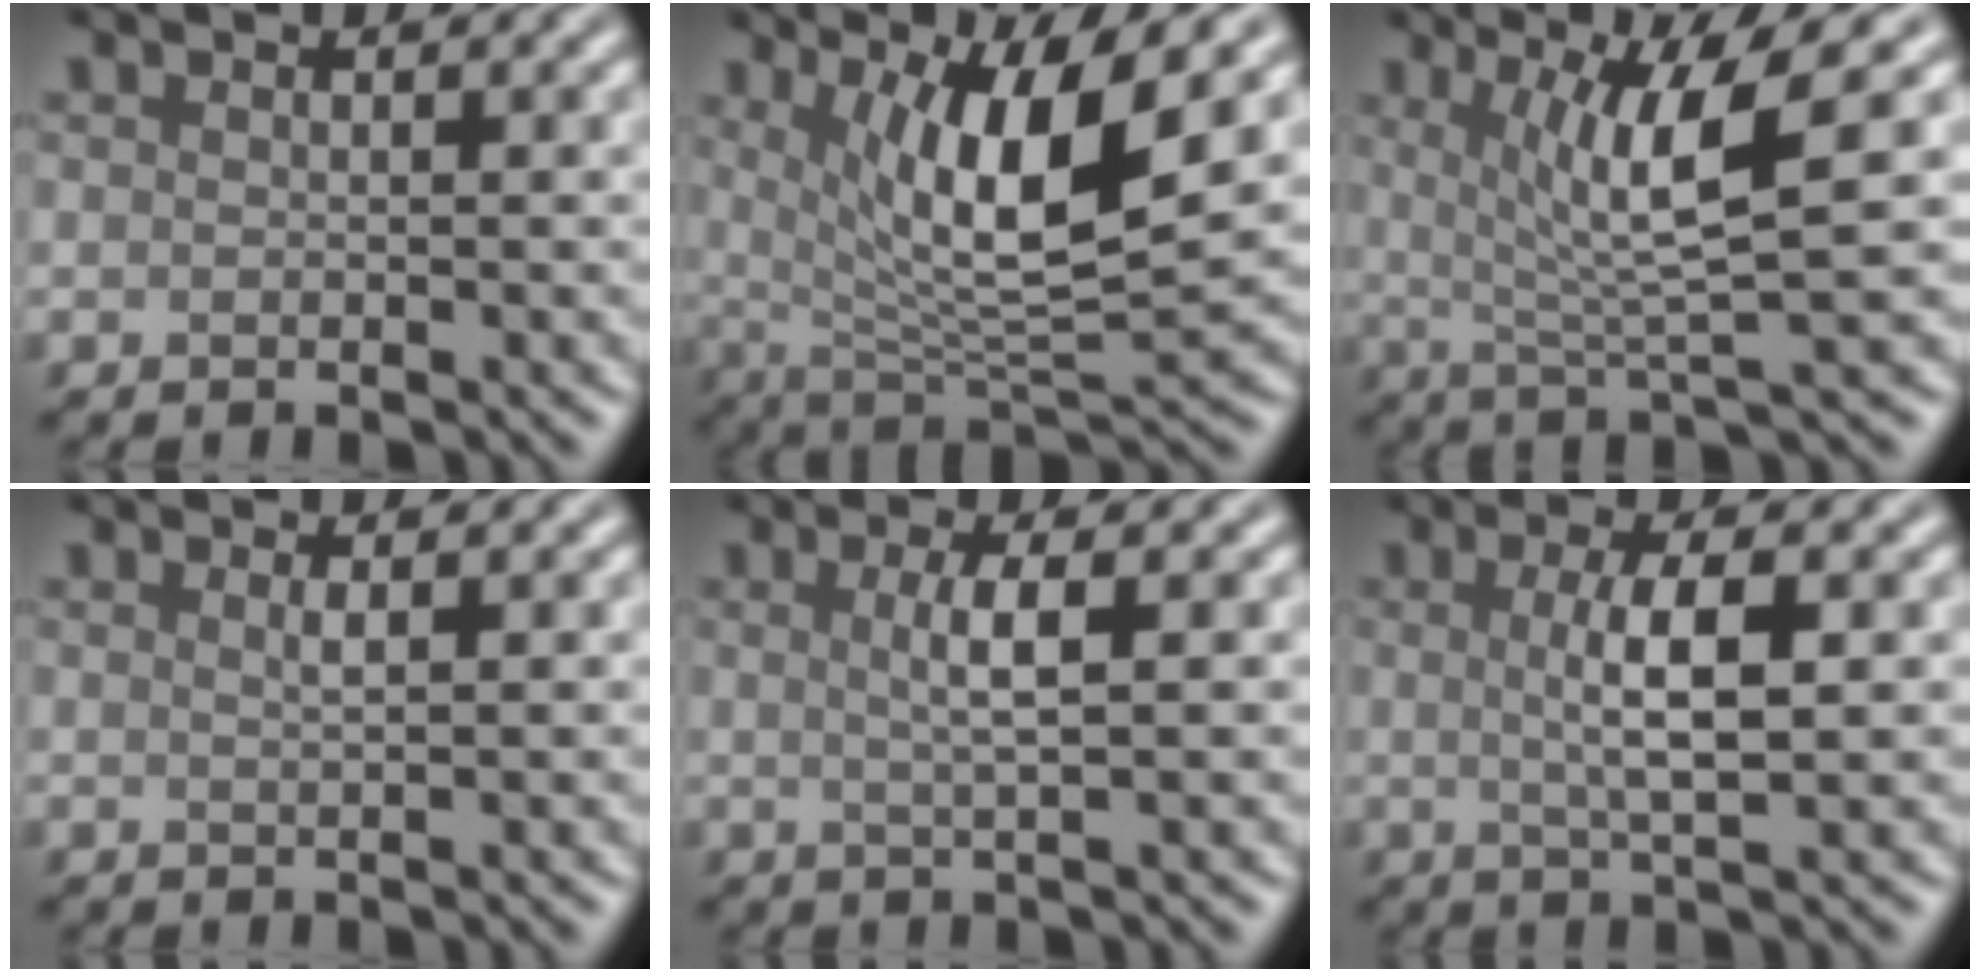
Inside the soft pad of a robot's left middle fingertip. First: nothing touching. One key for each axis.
{"total": 8.7, "fx": 2.6, "fy": 2.2, "fz": 8.0, "tx": -0.130, "ty": -0.018, "tz": 0.051}
{"total": 6.4, "fx": 1.5, "fy": 1.0, "fz": 6.2, "tx": -0.108, "ty": -0.002, "tz": 0.027}
{"total": 0.9, "fx": 0.4, "fy": 0.3, "fz": 0.8, "tx": -0.009, "ty": 0.001, "tz": 0.004}
{"total": 2.7, "fx": 0.4, "fy": 0.6, "fz": 2.6, "tx": -0.047, "ty": 0.002, "tz": 0.004}
{"total": 4.0, "fx": 0.3, "fy": 0.8, "fz": 3.9, "tx": -0.074, "ty": 0.002, "tz": 0.007}